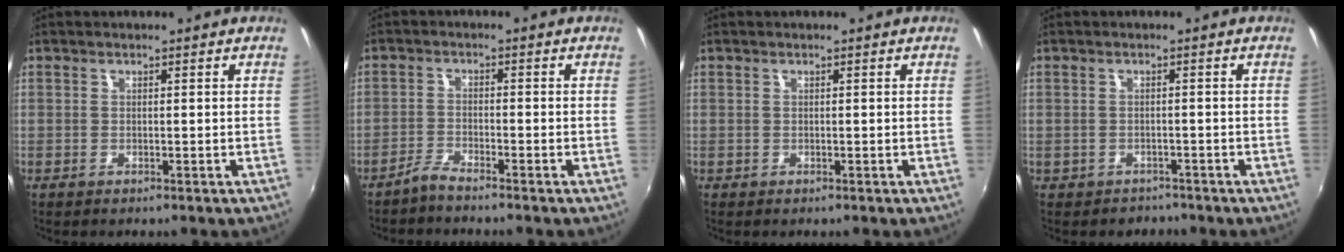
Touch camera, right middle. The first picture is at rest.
{"total": 2.4, "force": [-2.3, -0.5, 0.5], "torque": [-0.023, -0.002, -0.048]}
{"total": 0.0}
{"total": 2.2, "force": [-1.7, 1.4, -0.2], "torque": [-0.005, 0.000, -0.023]}